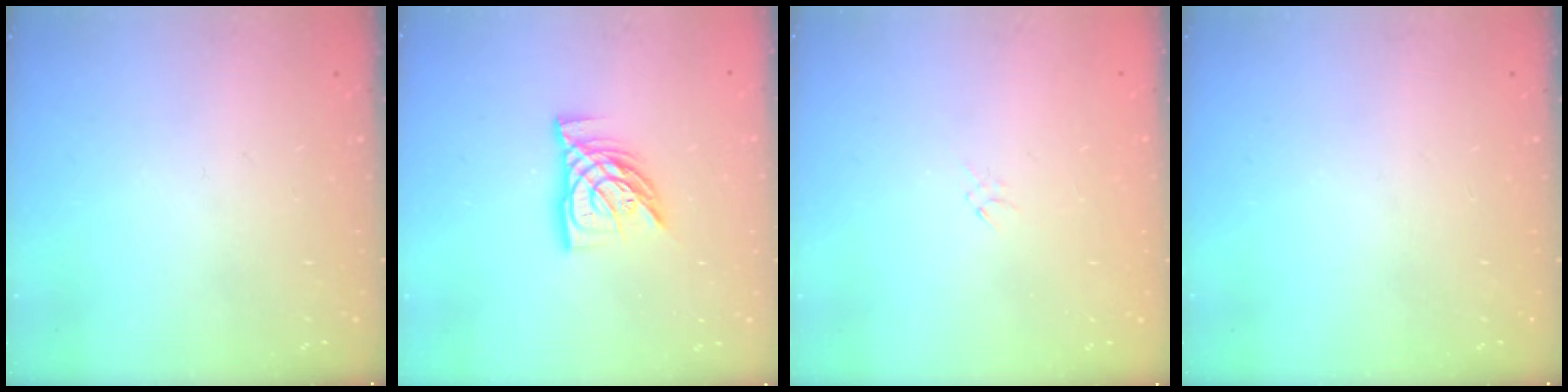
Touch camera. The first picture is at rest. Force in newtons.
{"total": 11.0, "press": 11.0, "slide": 1.0}
{"total": 0.9, "press": 0.8, "slide": 0.4}
{"total": 0.0}